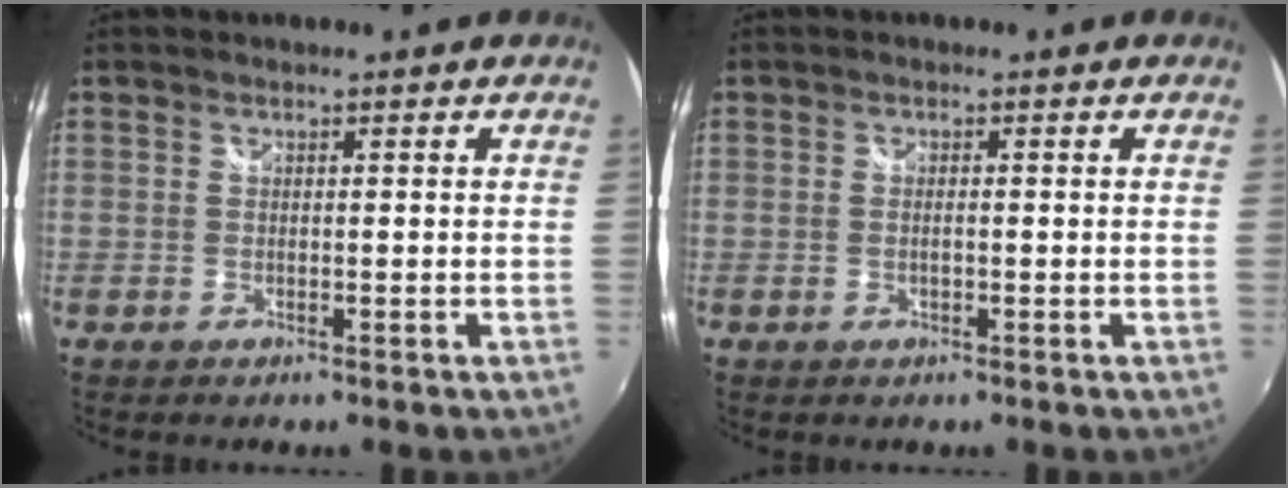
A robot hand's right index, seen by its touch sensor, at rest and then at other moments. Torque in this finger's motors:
{"motor_torque": [-0.34, 0.07, -0.12, -0.01]}